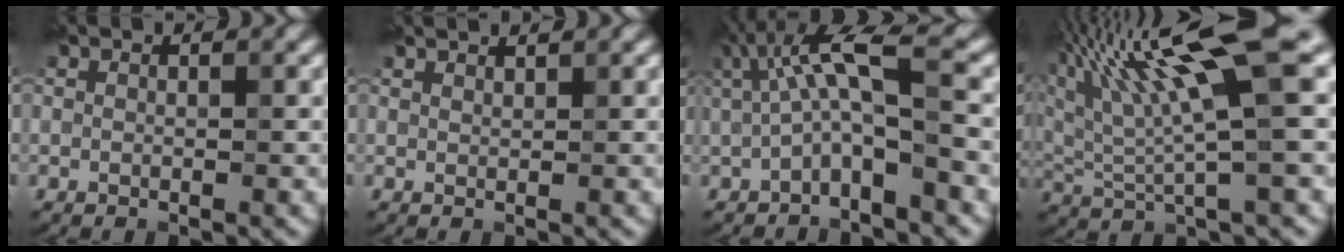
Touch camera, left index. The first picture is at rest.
{"total": 1.4, "force": [1.3, -0.4, -0.4], "torque": [0.010, 0.010, 0.022]}
{"total": 3.8, "force": [0.0, 0.3, 3.8], "torque": [-0.101, -0.001, 0.026]}
{"total": 8.5, "force": [3.3, 0.7, 7.9], "torque": [-0.174, 0.002, 0.094]}